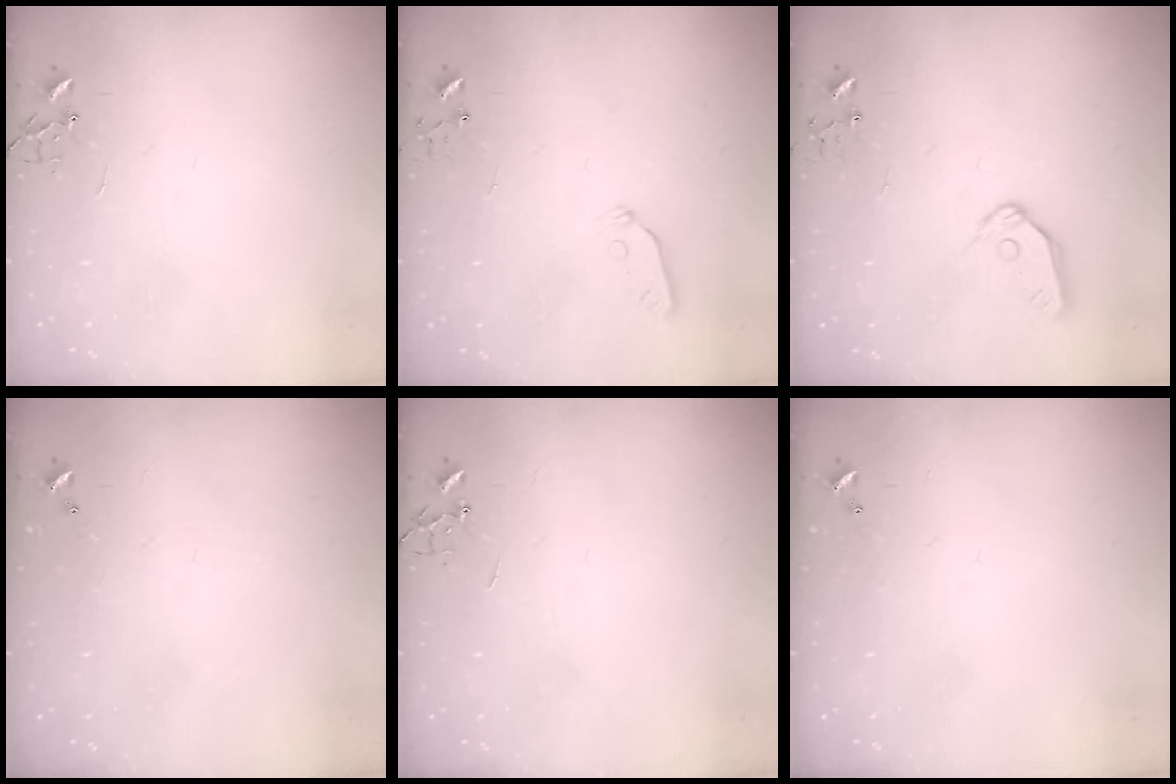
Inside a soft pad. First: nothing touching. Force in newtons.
{"total": 4.2, "press": 4.2, "slide": 0.5}
{"total": 8.9, "press": 8.9, "slide": 1.0}
{"total": 0.0}
{"total": 0.0}
{"total": 0.0}